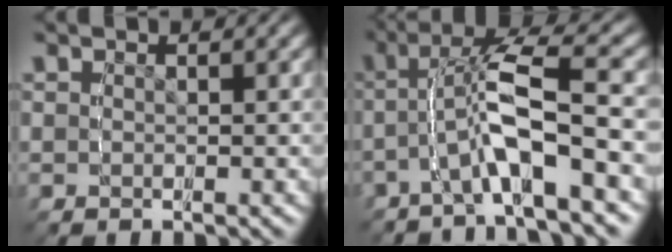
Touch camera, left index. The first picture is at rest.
{"total": 4.7, "force": [-0.3, 0.7, 4.7], "torque": [-0.092, 0.011, -0.004]}